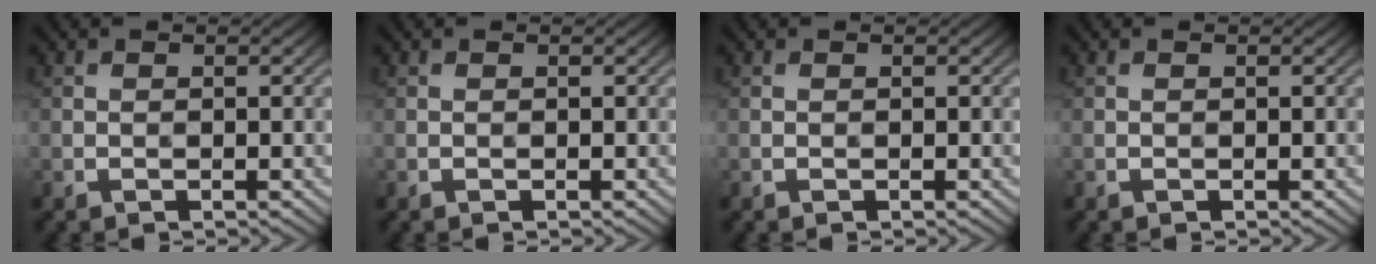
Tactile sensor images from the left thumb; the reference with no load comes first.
{"total": 0.0}
{"total": 0.0}
{"total": 0.0}